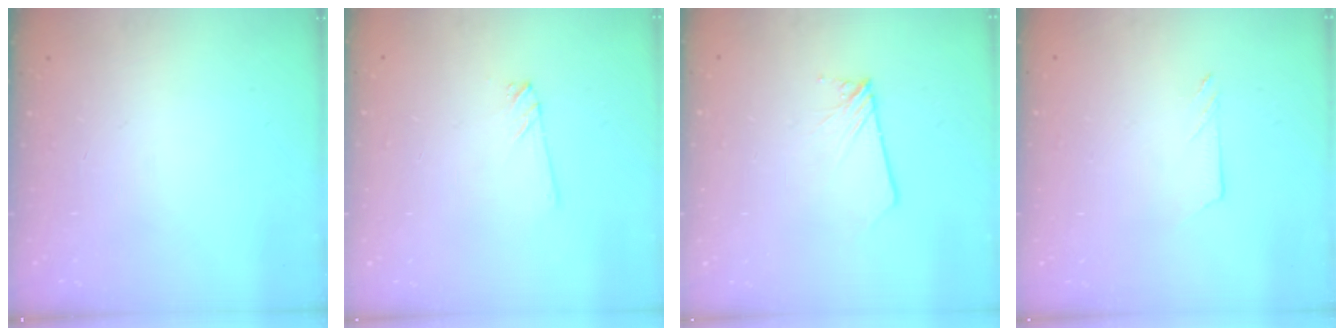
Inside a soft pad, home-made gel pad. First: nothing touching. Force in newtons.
{"total": 1.2, "press": 1.2, "slide": 0.1}
{"total": 2.0, "press": 2.0, "slide": 0.1}
{"total": 3.5, "press": 3.4, "slide": 0.4}